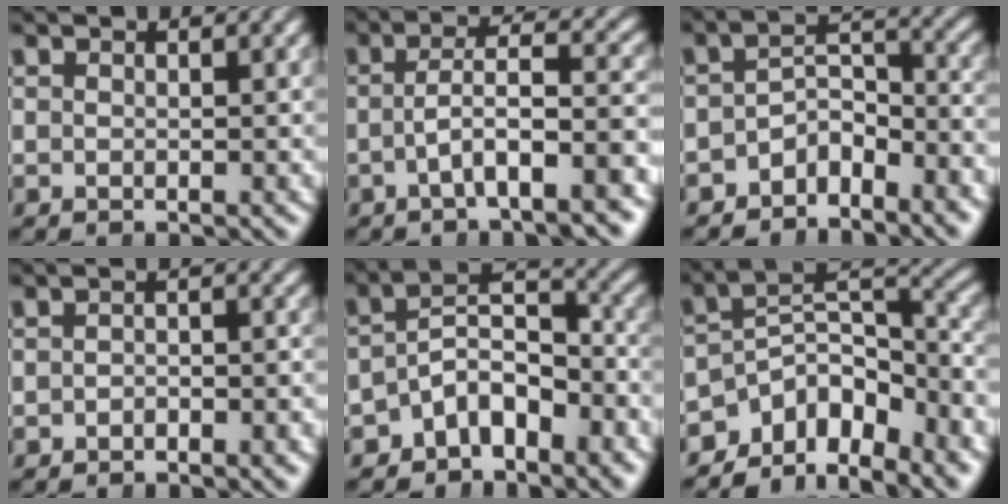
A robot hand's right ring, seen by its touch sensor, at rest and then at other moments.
{"total": 4.6, "force": [-1.7, 0.8, 4.1], "torque": [-0.063, -0.001, -0.023]}
{"total": 4.2, "force": [-2.8, 2.2, 2.2], "torque": [-0.022, -0.014, -0.046]}
{"total": 1.1, "force": [-1.1, 0.2, 0.3], "torque": [0.008, 0.003, -0.021]}
{"total": 6.4, "force": [-2.8, 4.3, 3.9], "torque": [-0.060, -0.020, -0.041]}
{"total": 11.9, "force": [-6.0, 7.5, 7.0], "torque": [-0.105, -0.028, -0.091]}